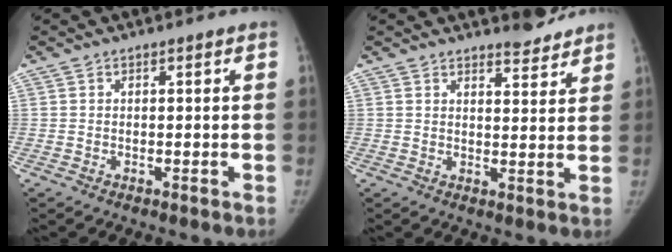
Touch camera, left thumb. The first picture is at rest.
{"total": 4.5, "force": [4.1, 1.0, 1.3], "torque": [-0.004, -0.037, 0.059]}